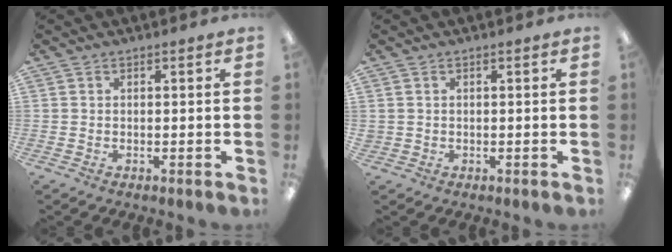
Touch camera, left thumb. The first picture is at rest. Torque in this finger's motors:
{"motor_torque": [-0.14, 0.05, -0.16, 0.07, 0.00]}